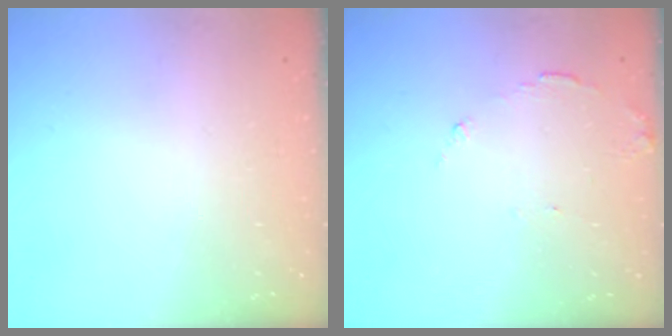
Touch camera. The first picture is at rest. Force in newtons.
{"total": 7.8, "press": 7.8, "slide": 0.5}